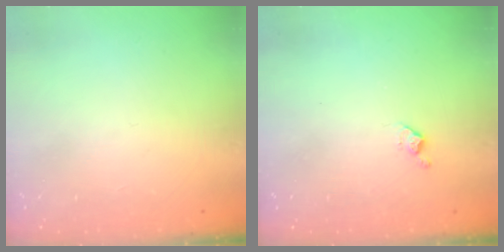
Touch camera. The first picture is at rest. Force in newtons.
{"total": 4.5, "press": 4.5, "slide": 0.7}